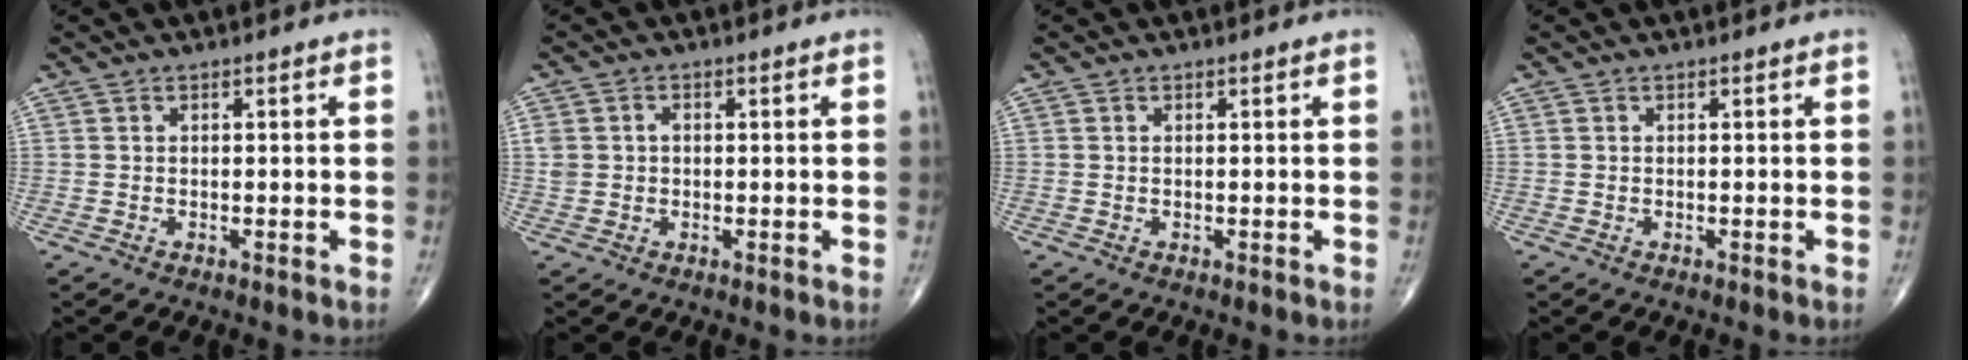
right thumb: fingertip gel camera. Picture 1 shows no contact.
{"total": 3.1, "force": [0.3, 2.6, 1.7], "torque": [-0.030, 0.010, 0.010]}
{"total": 0.0}
{"total": 0.0}